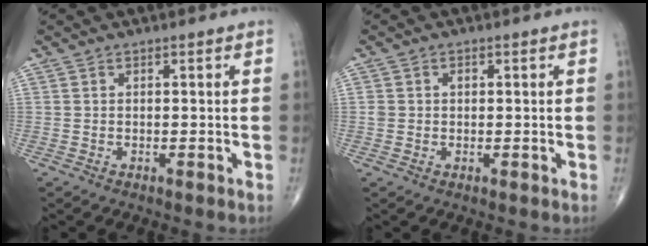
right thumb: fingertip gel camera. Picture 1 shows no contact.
{"total": 1.5, "force": [0.2, 1.3, 0.8], "torque": [-0.012, 0.004, 0.006]}